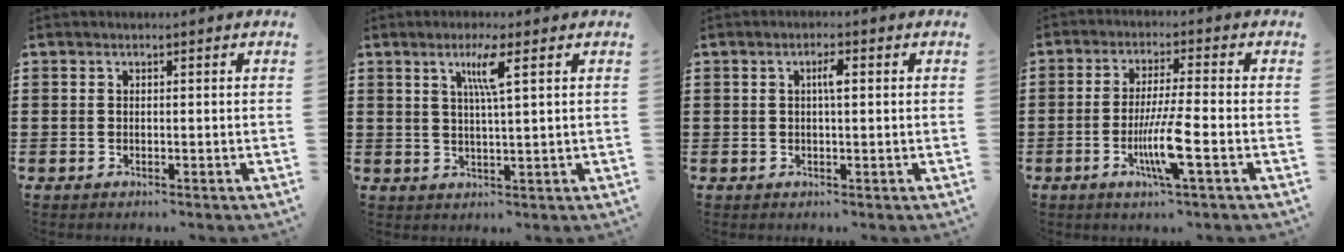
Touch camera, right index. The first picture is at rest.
{"total": 4.7, "force": [2.1, -0.1, 4.3], "torque": [-0.089, -0.001, 0.030]}
{"total": 2.2, "force": [0.4, 0.5, 2.1], "torque": [-0.042, 0.004, 0.004]}
{"total": 8.0, "force": [-2.6, 0.3, 7.5], "torque": [-0.151, -0.021, -0.051]}